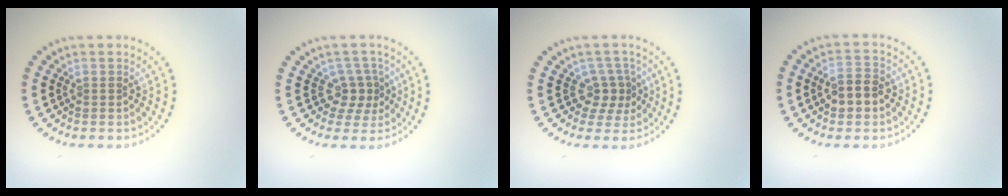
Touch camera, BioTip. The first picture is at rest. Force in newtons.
{"total": 2.5, "press": 1.8, "slide": 1.7}
{"total": 2.5, "press": 1.8, "slide": 1.7}
{"total": 2.9, "press": 2.9, "slide": 0.4}